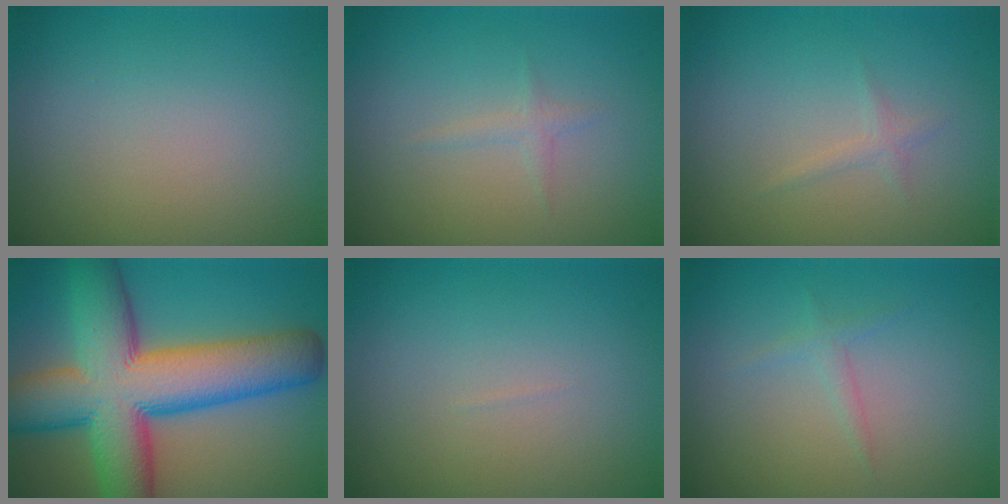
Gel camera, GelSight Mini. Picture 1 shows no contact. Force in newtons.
{"total": 0.8, "press": 0.8, "slide": 0.1}
{"total": 0.8, "press": 0.8, "slide": 0.0}
{"total": 14.7, "press": 14.7, "slide": 0.4}
{"total": 0.0}
{"total": 0.9, "press": 0.9, "slide": 0.1}